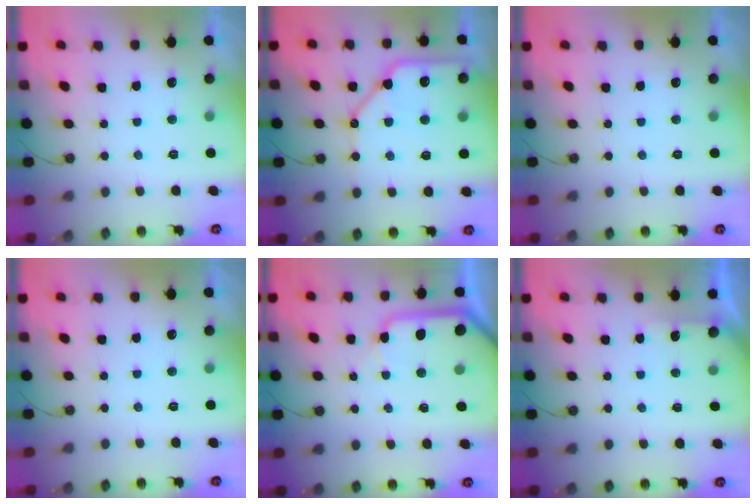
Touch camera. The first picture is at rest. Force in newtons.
{"total": 13.3, "press": 13.2, "slide": 1.7}
{"total": 0.0}
{"total": 0.0}
{"total": 10.4, "press": 10.3, "slide": 1.4}
{"total": 2.0, "press": 2.0, "slide": 0.3}